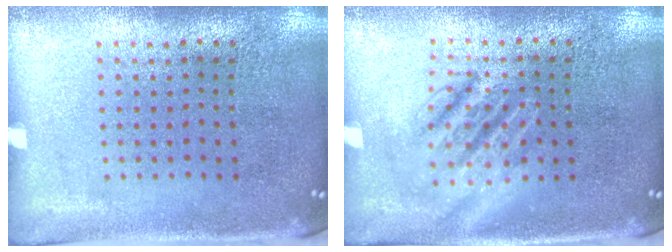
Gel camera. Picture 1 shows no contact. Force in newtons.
{"total": 2.8, "press": 2.8, "slide": 0.3}